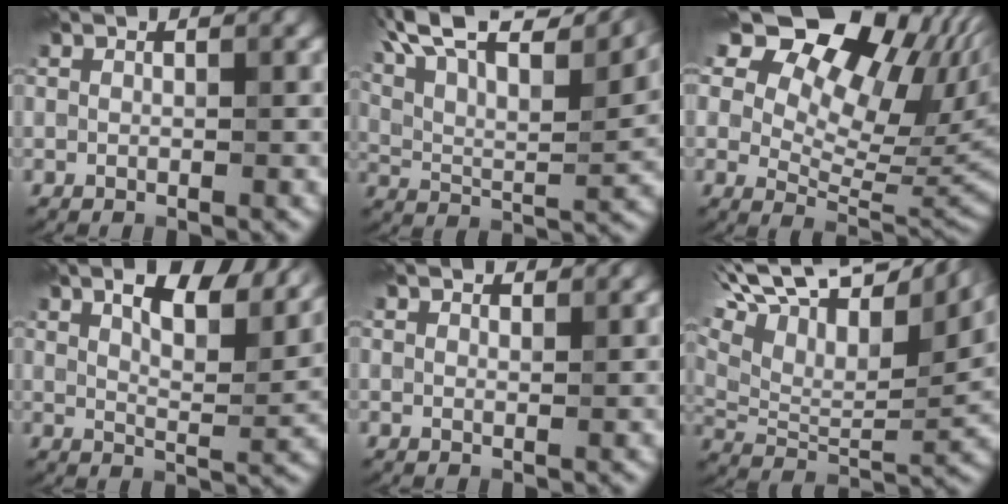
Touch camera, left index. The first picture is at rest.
{"total": 15.1, "force": [10.7, 4.5, 9.7], "torque": [-0.173, 0.040, 0.150]}
{"total": 16.7, "force": [9.9, 8.9, 10.0], "torque": [-0.156, 0.047, 0.146]}
{"total": 9.2, "force": [6.2, 2.5, 6.3], "torque": [-0.097, 0.015, 0.099]}
{"total": 1.8, "force": [1.6, 0.5, 0.5], "torque": [-0.015, 0.002, 0.021]}
{"total": 14.2, "force": [8.2, 5.7, 10.1], "torque": [-0.204, 0.053, 0.152]}